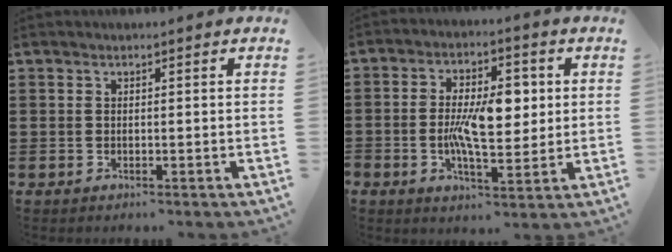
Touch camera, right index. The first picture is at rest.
{"total": 8.7, "force": [0.1, 3.9, 7.8], "torque": [-0.148, 0.007, -0.004]}